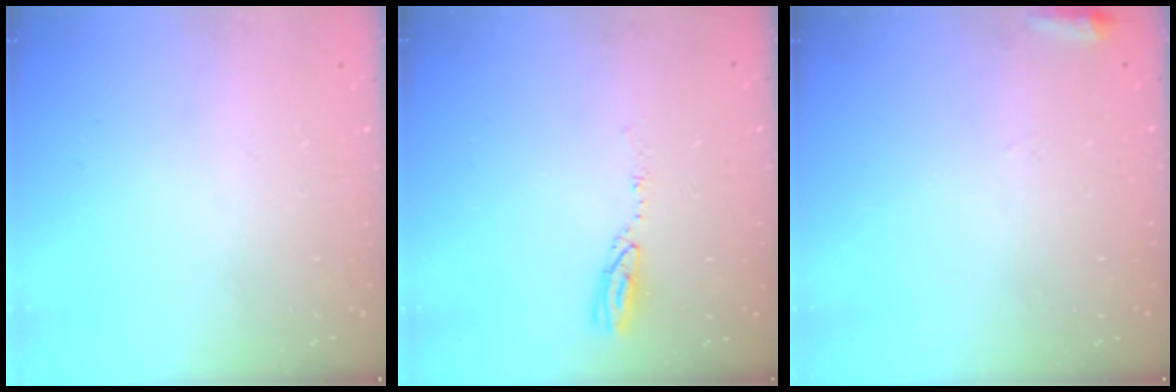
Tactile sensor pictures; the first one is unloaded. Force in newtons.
{"total": 3.8, "press": 3.8, "slide": 0.1}
{"total": 5.7, "press": 5.7, "slide": 1.0}